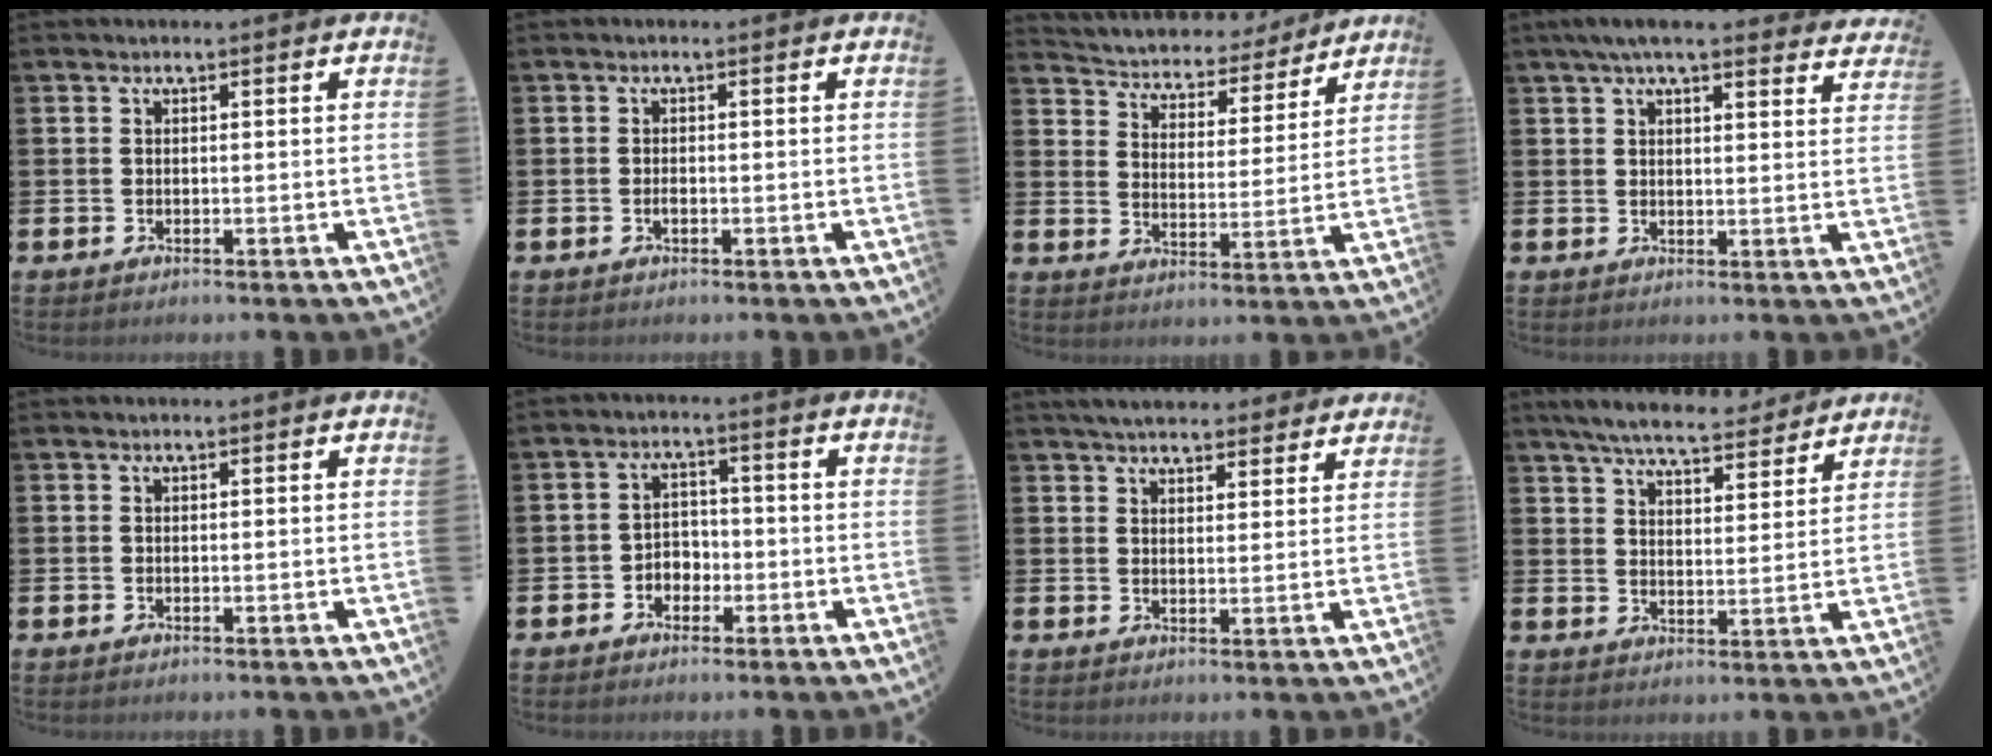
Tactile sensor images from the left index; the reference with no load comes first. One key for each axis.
{"total": 0.8, "fx": -0.3, "fy": 0.3, "fz": 0.6, "tx": -0.012, "ty": -0.001, "tz": -0.007}
{"total": 4.7, "fx": 4.4, "fy": 1.7, "fz": 0.1, "tx": -0.024, "ty": -0.044, "tz": 0.068}
{"total": 5.5, "fx": 4.9, "fy": 0.9, "fz": 2.4, "tx": -0.056, "ty": -0.011, "tz": 0.089}
{"total": 0.0}
{"total": 3.0, "fx": -1.7, "fy": 2.3, "fz": 0.8, "tx": -0.022, "ty": 0.008, "tz": -0.040}
{"total": 4.8, "fx": 4.6, "fy": 1.1, "fz": 0.8, "tx": -0.025, "ty": -0.018, "tz": 0.083}
{"total": 7.0, "fx": 6.6, "fy": 1.1, "fz": 2.0, "tx": -0.049, "ty": -0.040, "tz": 0.113}